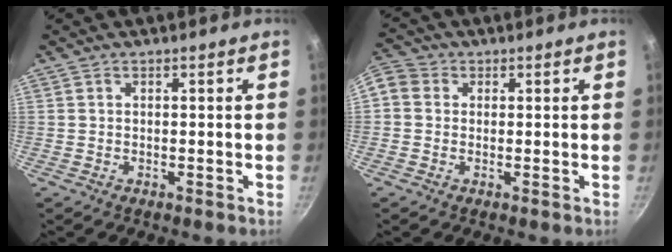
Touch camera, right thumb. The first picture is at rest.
{"total": 6.9, "force": [0.6, 6.1, 3.1], "torque": [-0.071, 0.022, -0.005]}